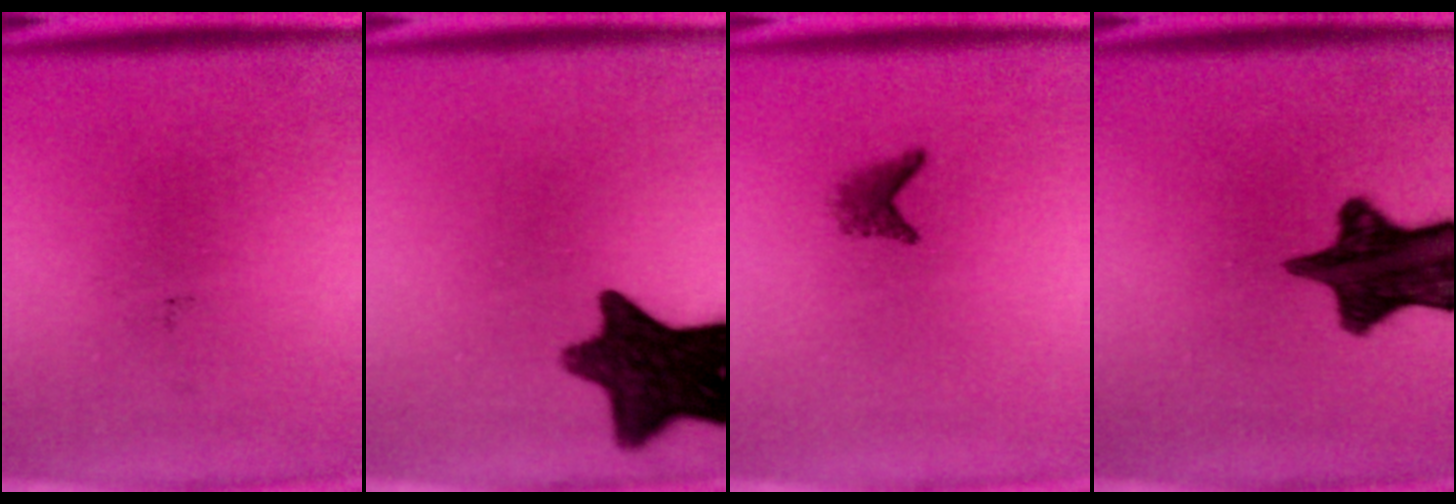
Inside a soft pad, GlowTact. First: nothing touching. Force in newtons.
{"total": 12.8}
{"total": 1.7}
{"total": 13.1}